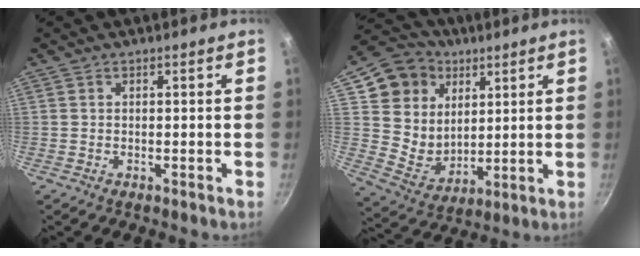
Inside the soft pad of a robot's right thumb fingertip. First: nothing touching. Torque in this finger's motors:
{"motor_torque": [-0.42, 0.90, 0.22, -0.21, 0.25]}